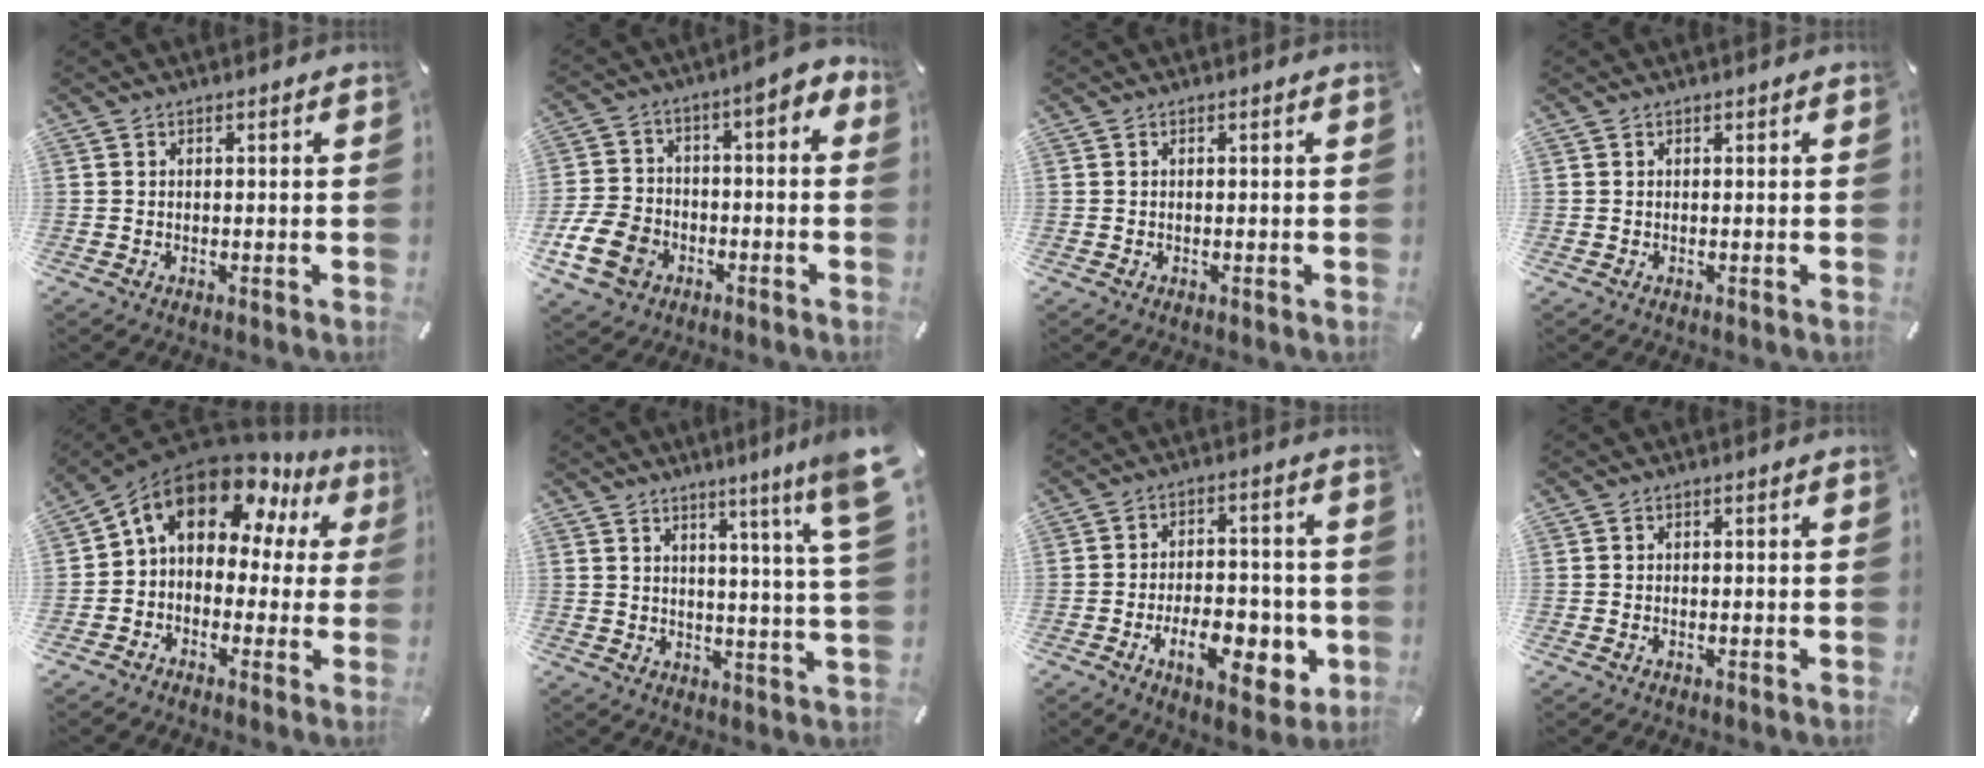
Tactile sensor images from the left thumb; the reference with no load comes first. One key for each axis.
{"total": 13.2, "fx": -5.0, "fy": 9.6, "fz": 7.5, "tx": -0.155, "ty": 0.029, "tz": -0.093}
{"total": 0.0}
{"total": 0.0}
{"total": 14.2, "fx": 7.9, "fy": 8.6, "fz": 8.1, "tx": -0.145, "ty": -0.043, "tz": 0.139}
{"total": 10.1, "fx": 6.1, "fy": -0.8, "fz": 8.1, "tx": -0.127, "ty": -0.044, "tz": 0.092}
{"total": 13.9, "fx": -4.8, "fy": 7.2, "fz": 10.9, "tx": -0.139, "ty": 0.012, "tz": -0.071}
{"total": 0.7, "fx": -0.2, "fy": 0.1, "fz": 0.7, "tx": -0.010, "ty": -0.003, "tz": -0.003}